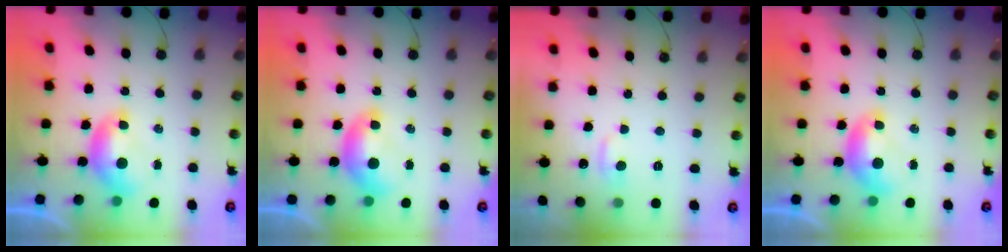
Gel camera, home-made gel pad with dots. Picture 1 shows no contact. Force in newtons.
{"total": 1.5, "press": 1.4, "slide": 0.6}
{"total": 1.0, "press": 0.4, "slide": 0.9}
{"total": 0.0}